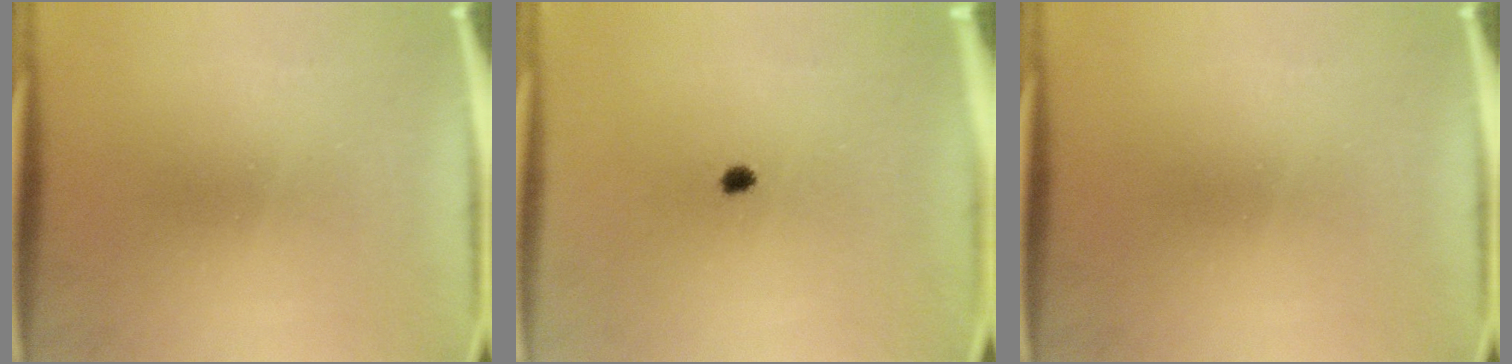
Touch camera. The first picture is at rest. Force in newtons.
{"total": 1.5}
{"total": 0.0}